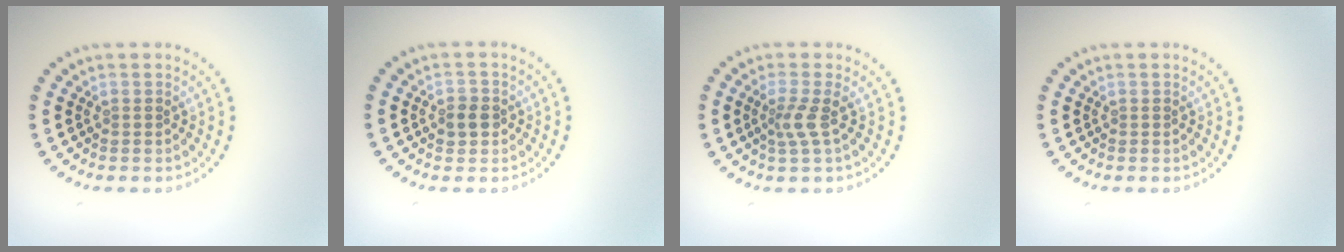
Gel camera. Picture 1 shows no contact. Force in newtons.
{"total": 1.8, "press": 1.7, "slide": 0.5}
{"total": 2.0, "press": 1.3, "slide": 1.5}
{"total": 0.0}